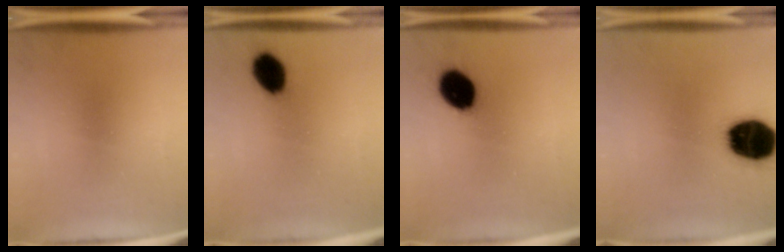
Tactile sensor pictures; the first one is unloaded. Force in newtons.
{"total": 8.2}
{"total": 10.9}
{"total": 18.2}